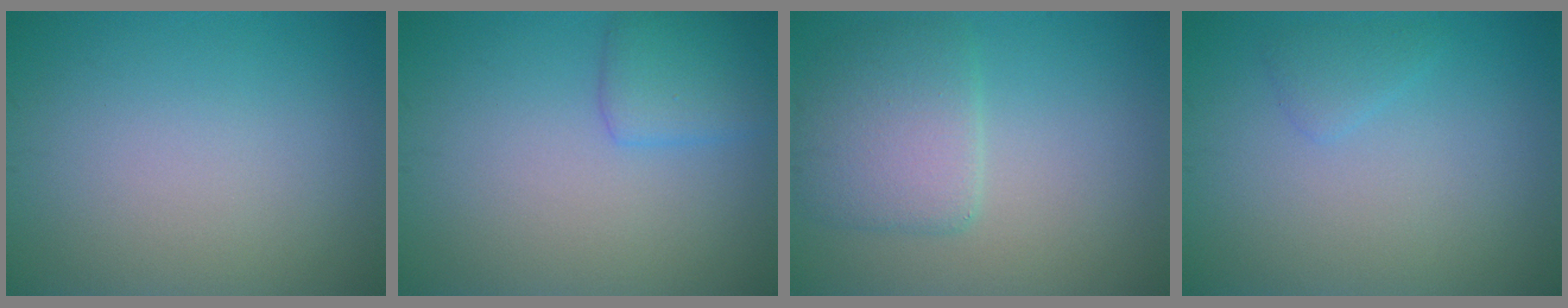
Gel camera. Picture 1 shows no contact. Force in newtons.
{"total": 2.7, "press": 2.7, "slide": 0.0}
{"total": 4.4, "press": 4.4, "slide": 0.3}
{"total": 1.1, "press": 1.1, "slide": 0.1}